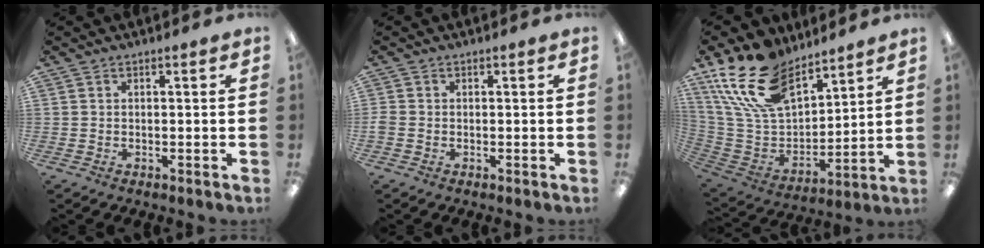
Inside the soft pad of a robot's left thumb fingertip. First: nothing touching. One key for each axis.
{"total": 0.9, "fx": -0.3, "fy": 0.8, "fz": 0.4, "tx": -0.006, "ty": 0.003, "tz": -0.005}
{"total": 20.9, "fx": 14.3, "fy": 10.8, "fz": 10.7, "tx": -0.233, "ty": -0.075, "tz": 0.265}